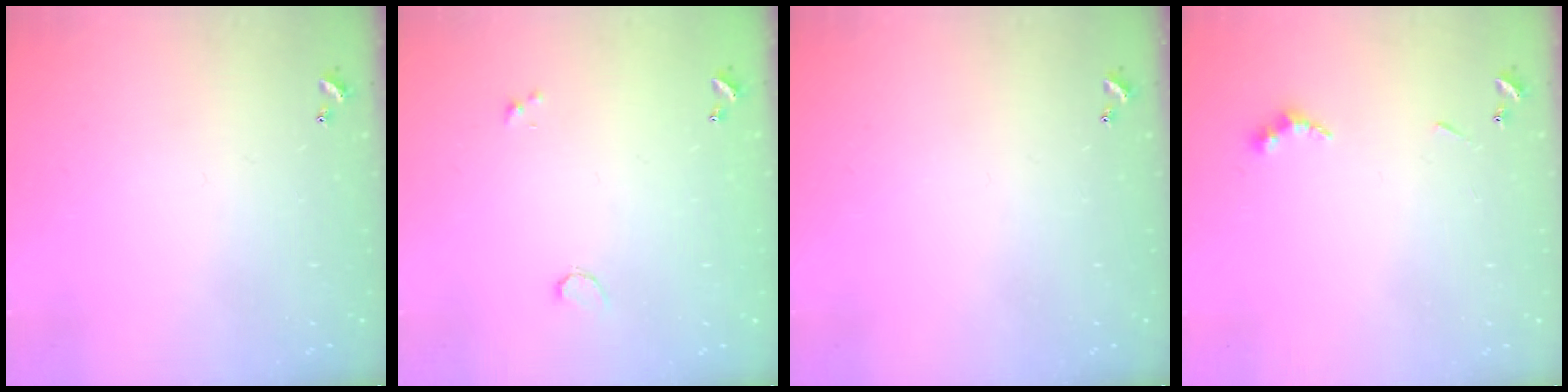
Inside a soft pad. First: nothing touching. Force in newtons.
{"total": 1.4, "press": 1.3, "slide": 0.2}
{"total": 0.0}
{"total": 4.6, "press": 4.6, "slide": 0.7}